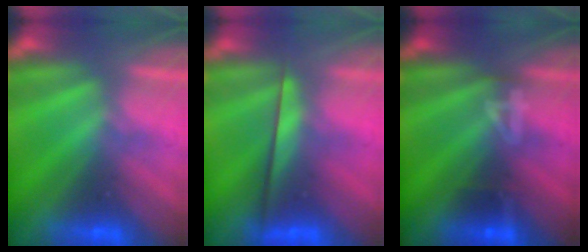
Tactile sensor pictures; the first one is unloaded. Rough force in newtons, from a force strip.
{"total": 2.2}
{"total": 3.7}